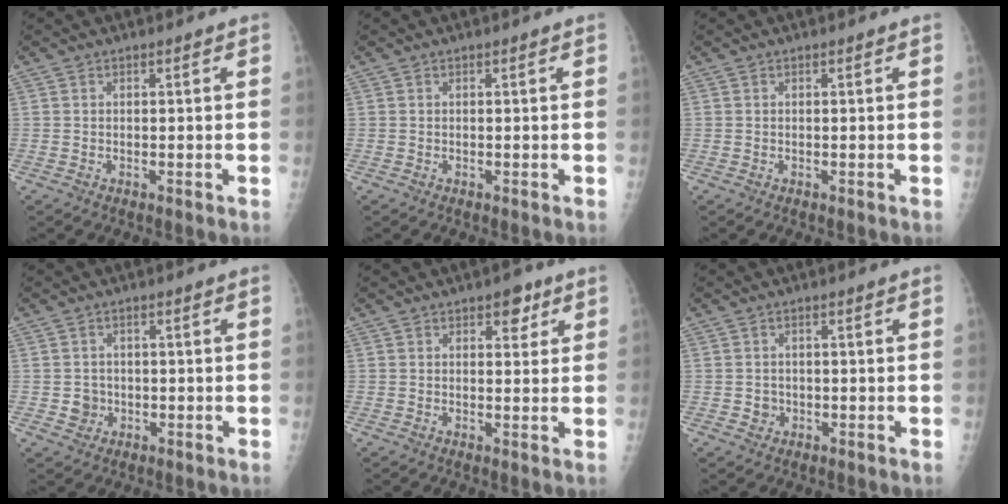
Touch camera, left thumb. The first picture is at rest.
{"total": 0.0}
{"total": 0.0}
{"total": 2.8, "force": [-0.6, 2.6, 0.5], "torque": [0.010, 0.006, -0.007]}
{"total": 3.7, "force": [2.0, 2.1, 2.2], "torque": [-0.005, -0.006, 0.023]}
{"total": 1.8, "force": [-0.5, 1.7, 0.3], "torque": [0.007, 0.005, -0.006]}